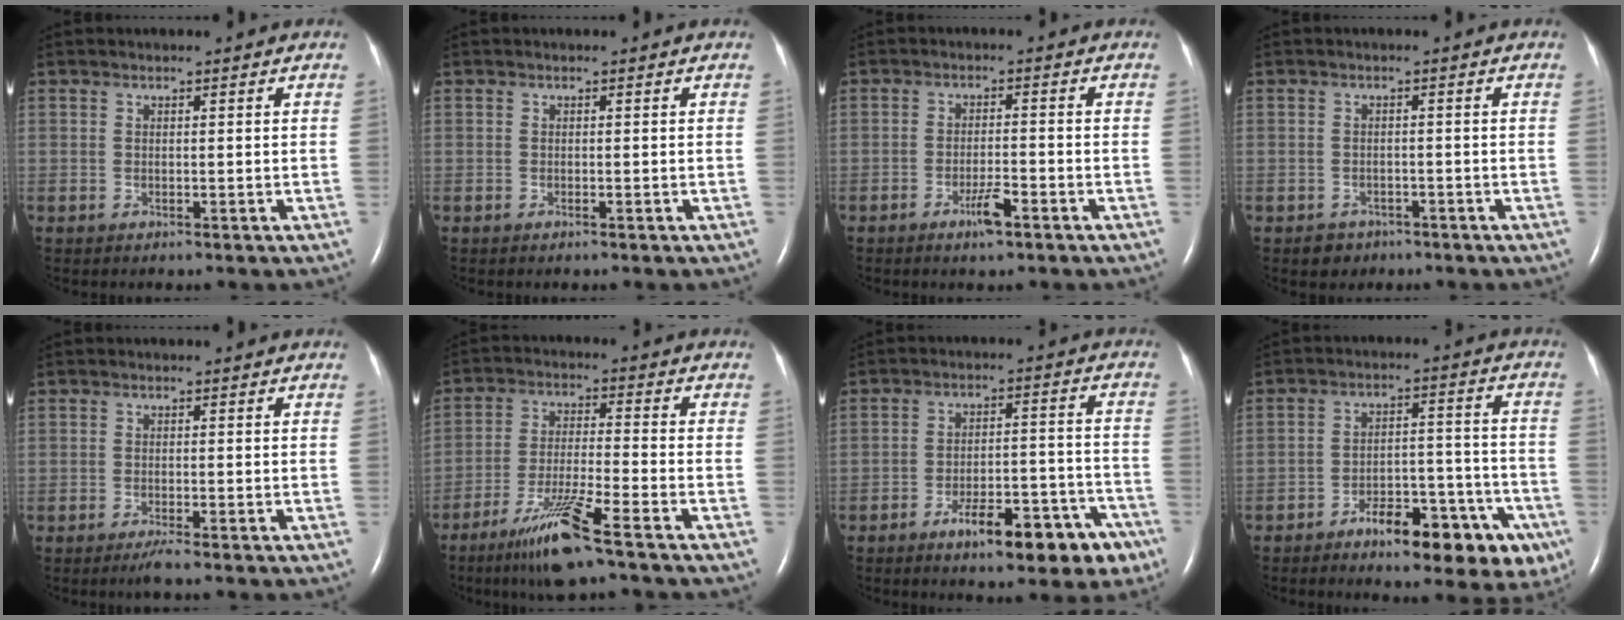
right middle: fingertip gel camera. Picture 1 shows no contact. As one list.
[{"total": 0.0}, {"total": 3.6, "force": [-2.3, 0.4, 2.7], "torque": [-0.054, -0.002, -0.040]}, {"total": 2.3, "force": [-1.5, 1.7, 0.1], "torque": [-0.011, 0.007, -0.019]}, {"total": 1.6, "force": [-1.2, -0.2, 1.0], "torque": [-0.025, -0.005, -0.023]}, {"total": 9.9, "force": [-6.6, -0.5, 7.4], "torque": [-0.147, -0.032, -0.126]}, {"total": 12.1, "force": [-7.5, 3.9, 8.6], "torque": [-0.111, 0.021, -0.104]}, {"total": 13.9, "force": [-8.2, 5.0, 10.0], "torque": [-0.110, 0.028, -0.111]}]